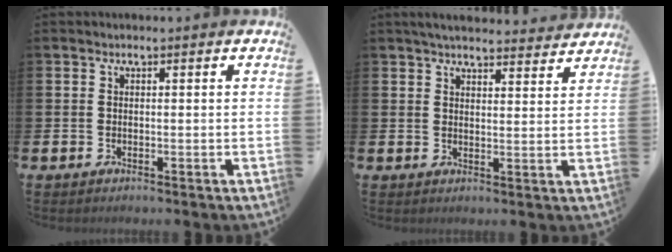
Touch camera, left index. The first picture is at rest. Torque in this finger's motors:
{"motor_torque": [1.06, -1.08, 0.13, 0.03]}